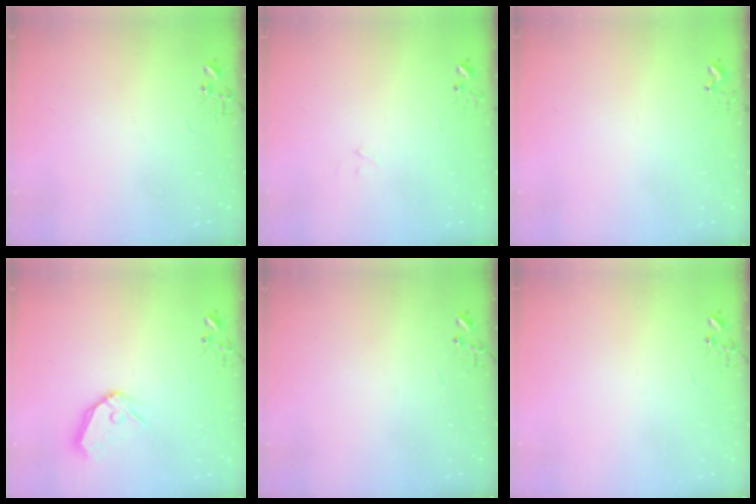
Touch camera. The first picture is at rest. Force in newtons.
{"total": 7.6, "press": 7.6, "slide": 0.5}
{"total": 3.8, "press": 3.8, "slide": 0.3}
{"total": 11.3, "press": 11.2, "slide": 1.5}
{"total": 0.0}
{"total": 0.0}